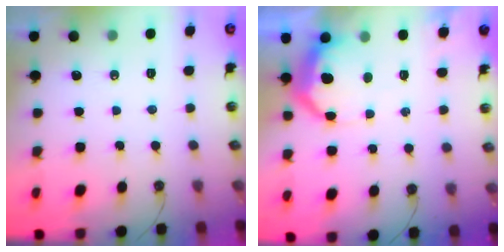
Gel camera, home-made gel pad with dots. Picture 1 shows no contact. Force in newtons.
{"total": 10.0, "press": 10.0, "slide": 0.7}